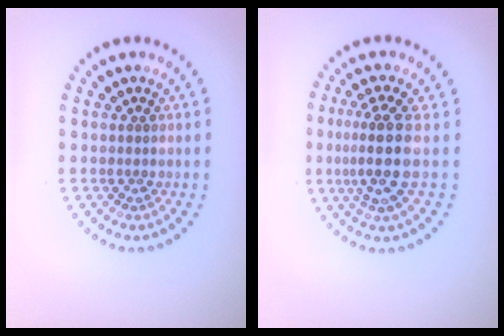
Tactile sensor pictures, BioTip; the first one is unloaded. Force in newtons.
{"total": 4.2, "press": 3.6, "slide": 2.2}